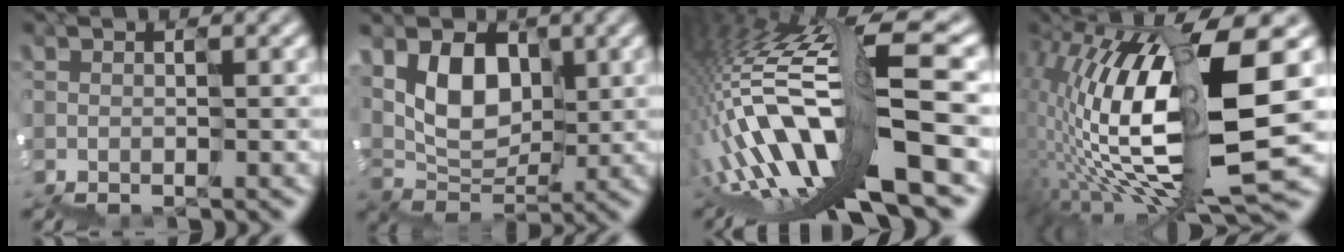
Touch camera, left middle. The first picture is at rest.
{"total": 3.6, "force": [2.0, 2.7, 1.2], "torque": [-0.030, 0.007, 0.039]}
{"total": 13.4, "force": [-2.3, 2.5, 12.9], "torque": [-0.256, 0.037, -0.038]}
{"total": 12.6, "force": [1.5, 3.6, 11.9], "torque": [-0.247, 0.012, 0.045]}